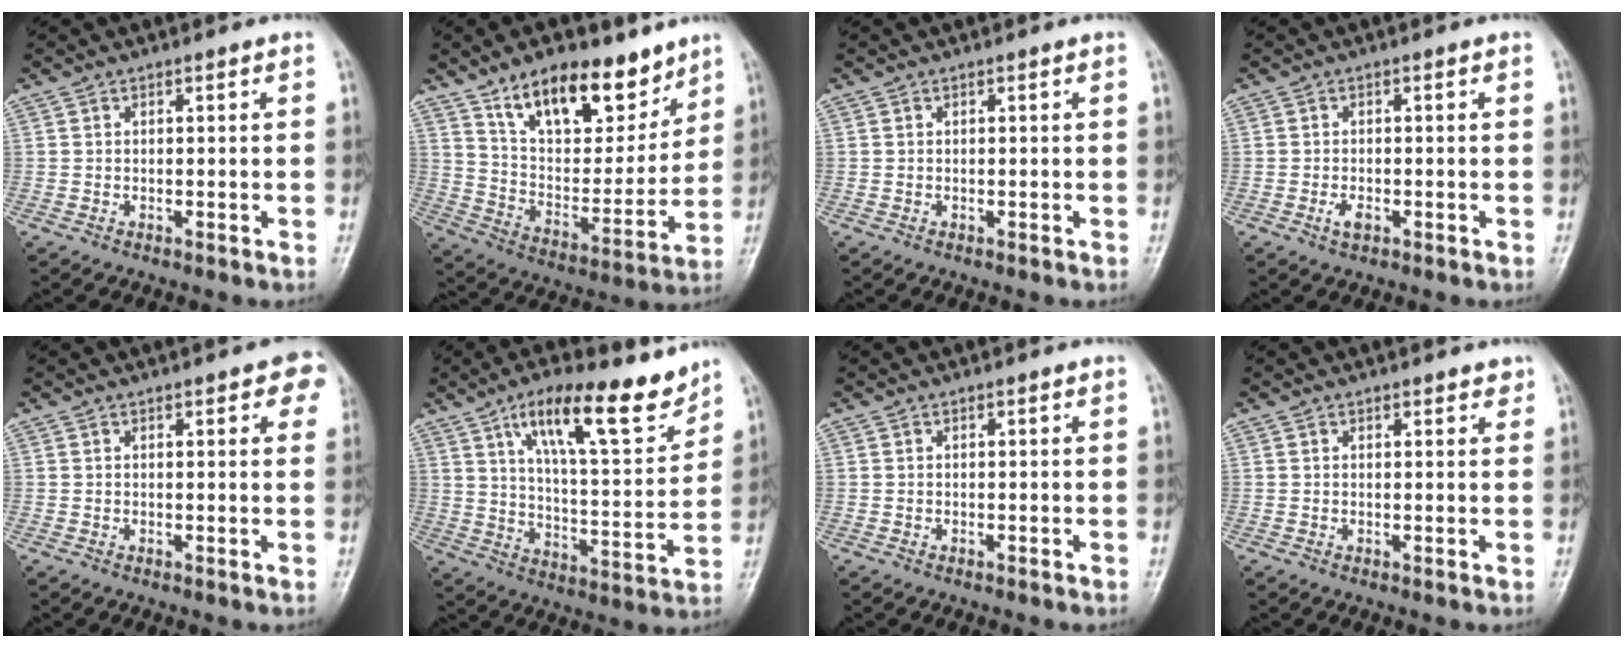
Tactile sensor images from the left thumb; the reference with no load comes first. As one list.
[{"total": 19.2, "force": [12.9, 9.0, 11.1], "torque": [-0.120, -0.070, 0.222]}, {"total": 0.0}, {"total": 2.2, "force": [-0.9, 1.2, 1.5], "torque": [-0.027, 0.000, -0.017]}, {"total": 5.0, "force": [2.5, 2.1, 3.8], "torque": [-0.018, -0.003, 0.020]}, {"total": 18.4, "force": [11.6, 5.6, 13.1], "torque": [-0.172, -0.059, 0.195]}, {"total": 0.0}, {"total": 1.8, "force": [1.4, 0.9, 0.7], "torque": [0.007, -0.006, 0.011]}]